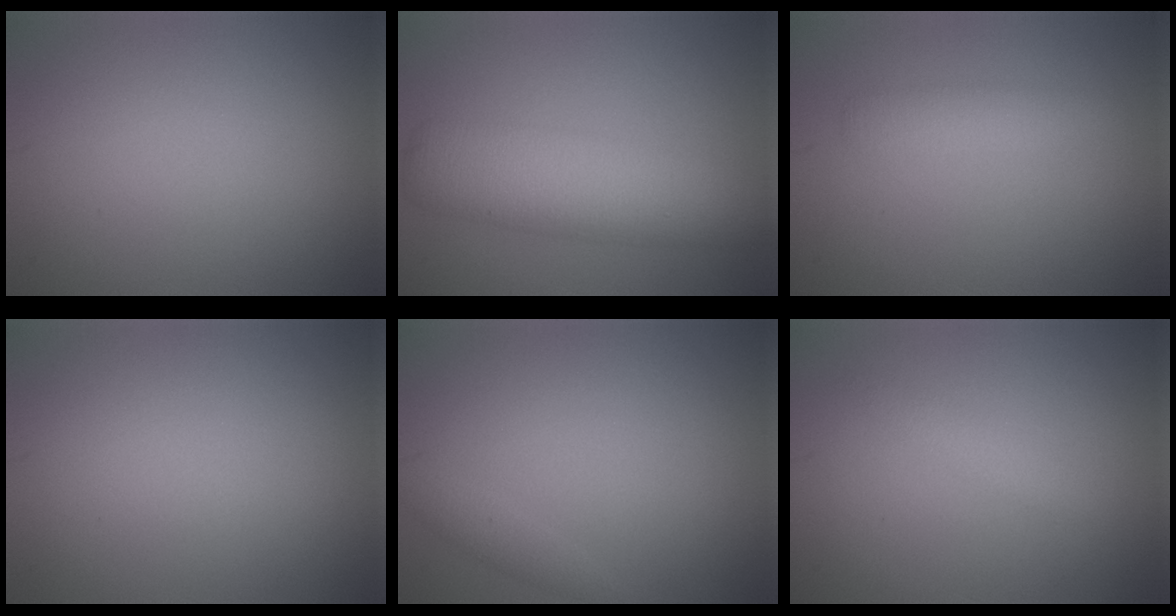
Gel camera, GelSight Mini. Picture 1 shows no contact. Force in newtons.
{"total": 7.0, "press": 7.0, "slide": 0.0}
{"total": 1.9, "press": 1.9, "slide": 0.1}
{"total": 0.0}
{"total": 1.2, "press": 1.2, "slide": 0.1}
{"total": 1.2, "press": 1.2, "slide": 0.0}